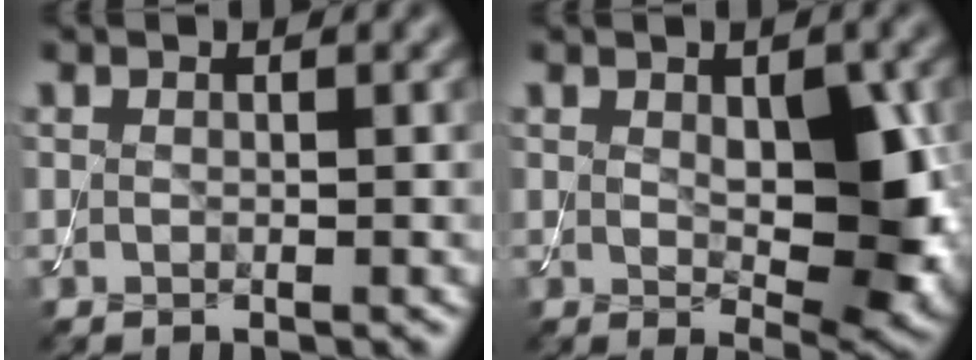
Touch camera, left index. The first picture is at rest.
{"total": 6.7, "force": [0.5, 3.3, 5.9], "torque": [-0.088, -0.011, 0.019]}